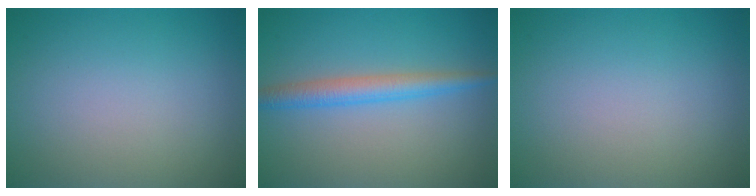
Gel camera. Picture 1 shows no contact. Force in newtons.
{"total": 3.0, "press": 3.0, "slide": 0.1}
{"total": 0.0}